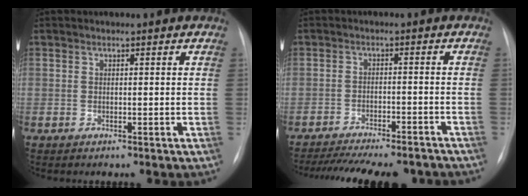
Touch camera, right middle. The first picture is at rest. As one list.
[{"total": 17.3, "force": [-15.4, 3.6, 7.1], "torque": [-0.135, -0.013, -0.205]}]